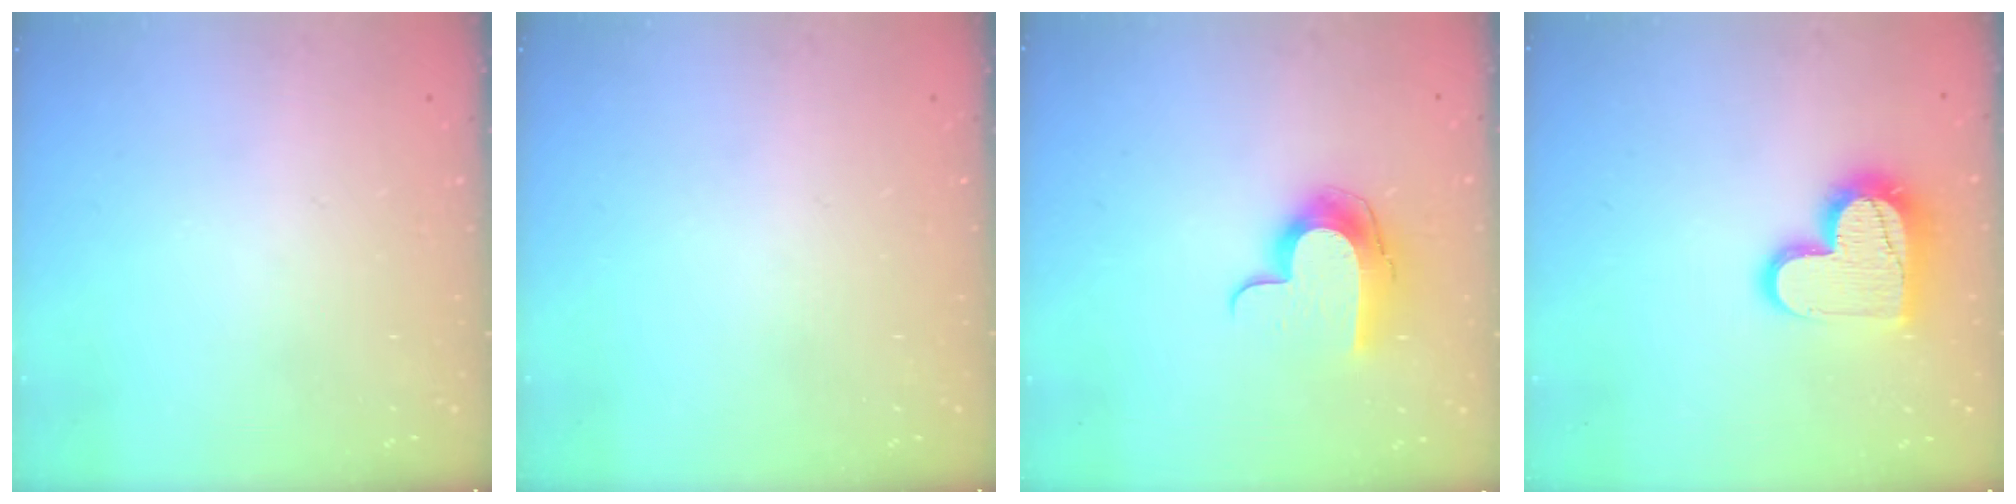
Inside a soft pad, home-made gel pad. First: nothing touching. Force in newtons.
{"total": 0.0}
{"total": 10.4, "press": 10.3, "slide": 1.0}
{"total": 14.8, "press": 14.7, "slide": 1.0}